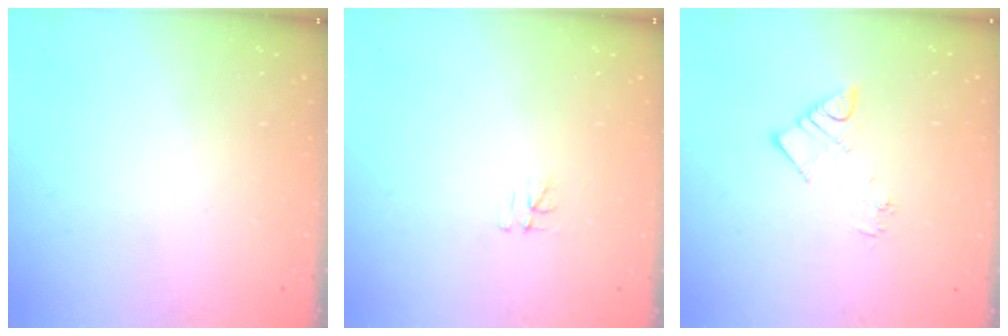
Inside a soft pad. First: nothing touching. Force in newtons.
{"total": 3.1, "press": 3.1, "slide": 0.4}
{"total": 7.3, "press": 7.2, "slide": 0.7}